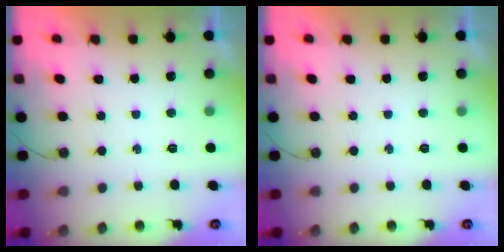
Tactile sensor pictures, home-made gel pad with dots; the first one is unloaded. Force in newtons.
{"total": 0.0}